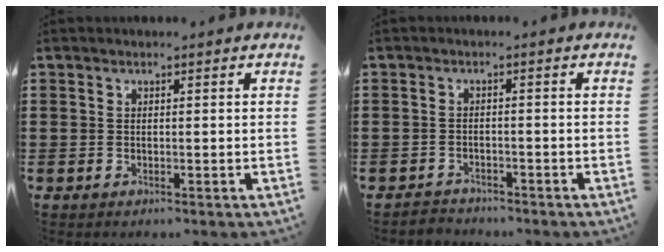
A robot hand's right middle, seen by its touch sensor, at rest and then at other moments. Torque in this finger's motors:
{"motor_torque": [0.33, -0.36, 0.03, 0.01]}